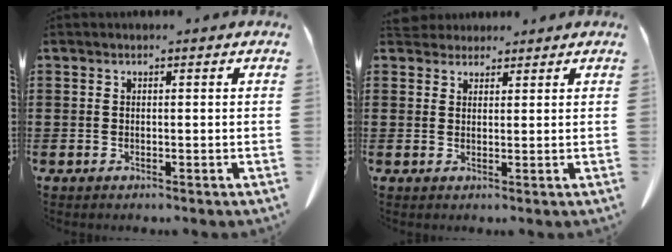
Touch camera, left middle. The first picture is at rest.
{"total": 2.6, "force": [2.4, 0.9, 0.2], "torque": [-0.003, -0.004, 0.046]}